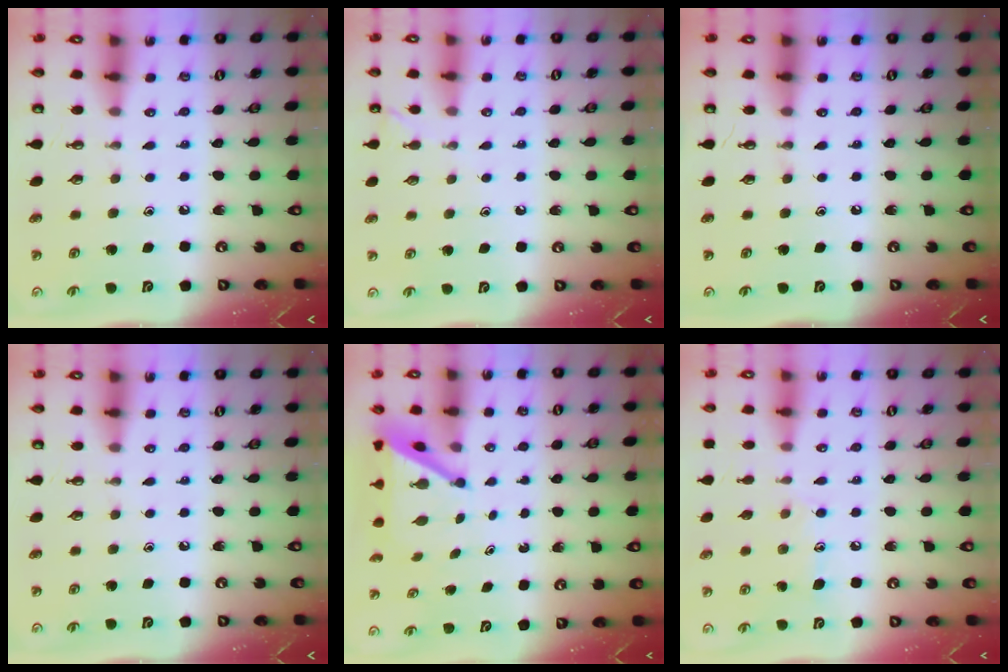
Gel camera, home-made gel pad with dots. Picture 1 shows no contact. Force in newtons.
{"total": 3.0, "press": 3.0, "slide": 0.3}
{"total": 0.0}
{"total": 0.0}
{"total": 3.9, "press": 3.9, "slide": 0.4}
{"total": 8.3, "press": 8.3, "slide": 0.6}